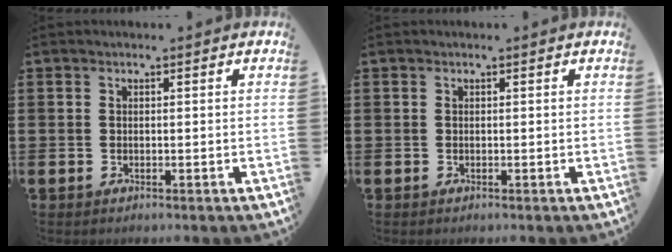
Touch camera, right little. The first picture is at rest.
{"total": 0.0}